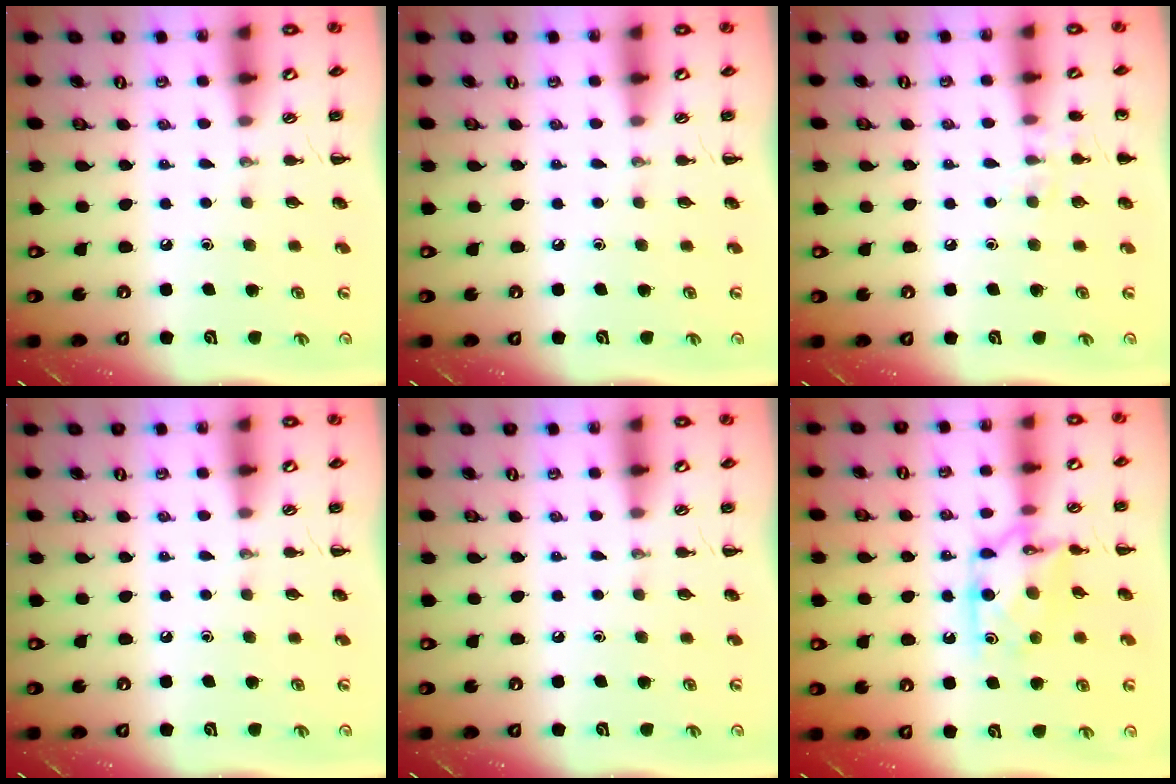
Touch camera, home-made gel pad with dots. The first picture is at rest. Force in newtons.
{"total": 0.0}
{"total": 6.5, "press": 6.2, "slide": 2.1}
{"total": 0.0}
{"total": 0.0}
{"total": 10.2, "press": 10.2, "slide": 0.9}